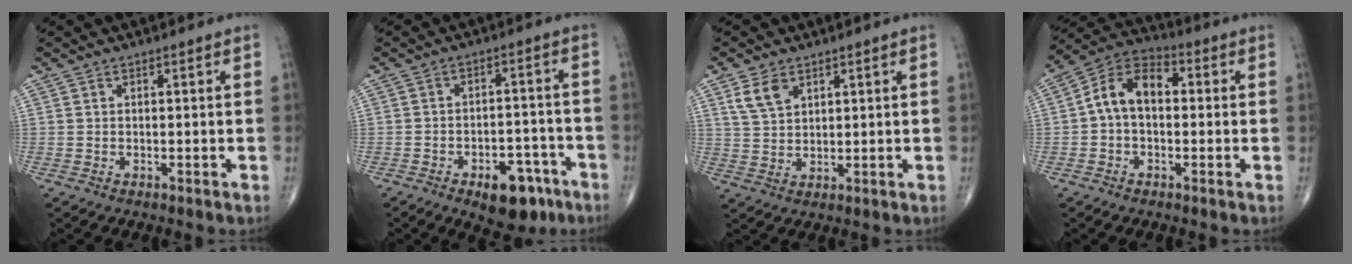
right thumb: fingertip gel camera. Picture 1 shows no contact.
{"total": 9.9, "force": [-5.6, 5.3, 6.2], "torque": [-0.059, 0.037, -0.072]}
{"total": 5.2, "force": [2.8, 3.1, 3.0], "torque": [-0.050, -0.009, 0.061]}
{"total": 10.2, "force": [0.5, 6.6, 7.8], "torque": [-0.125, 0.035, -0.006]}